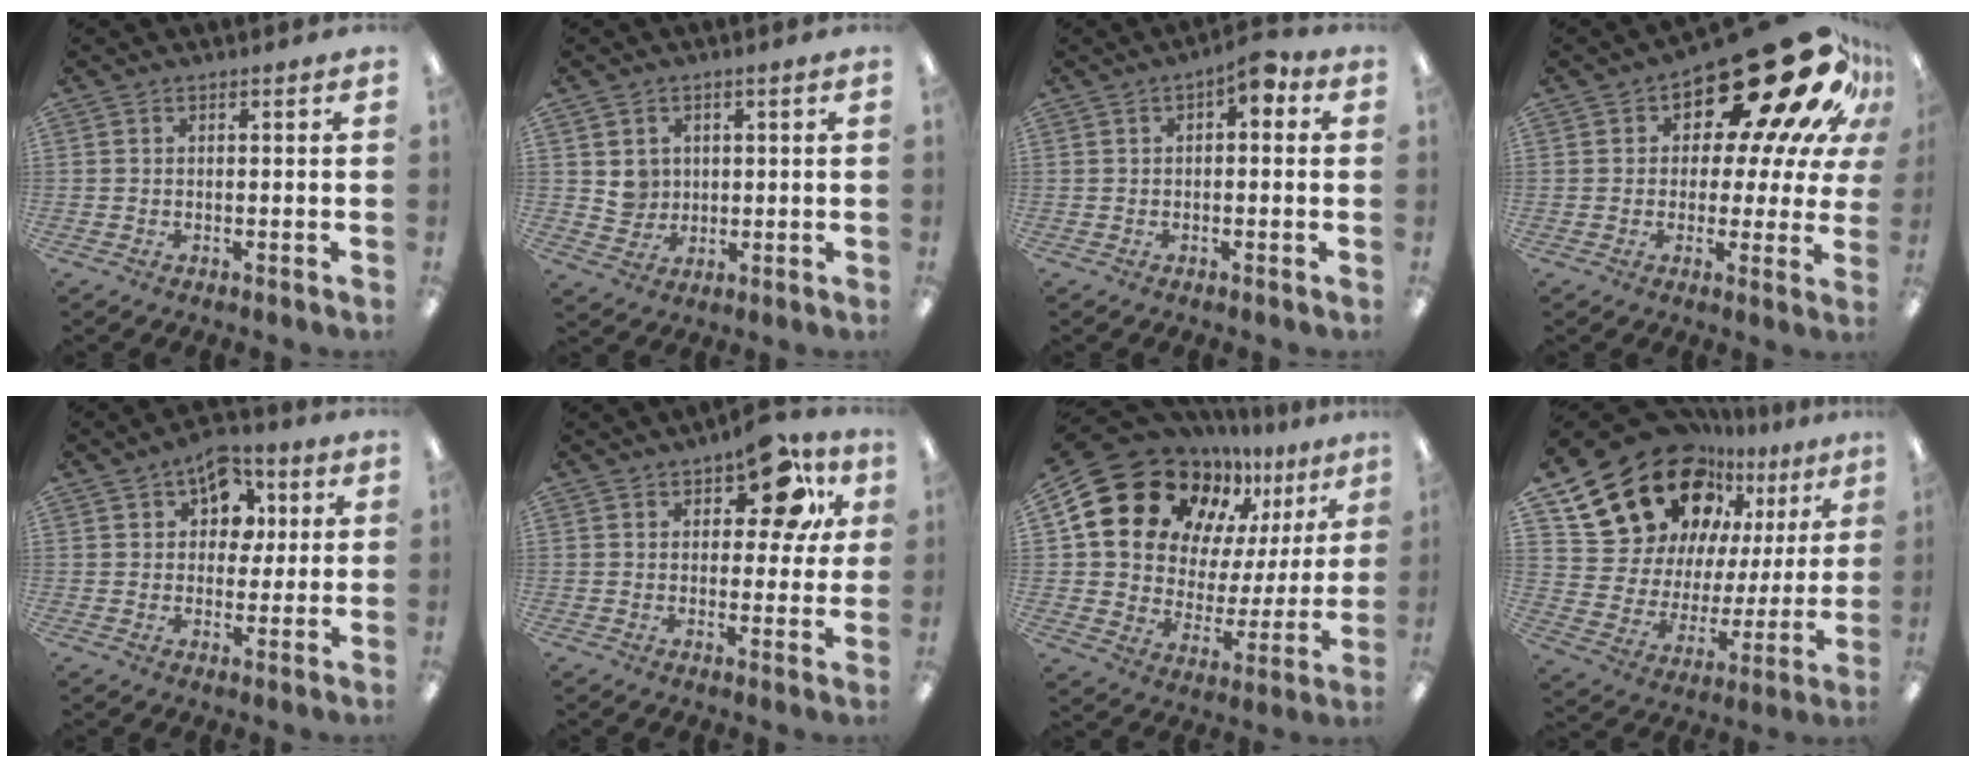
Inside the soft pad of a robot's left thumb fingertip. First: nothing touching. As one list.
[{"total": 4.5, "force": [1.4, 4.3, 0.6], "torque": [-0.002, -0.001, 0.023]}, {"total": 4.6, "force": [1.3, 2.2, 3.8], "torque": [-0.050, -0.001, 0.018]}, {"total": 25.4, "force": [14.3, 10.2, 18.3], "torque": [-0.231, -0.103, 0.239]}, {"total": 9.7, "force": [5.3, 6.4, 5.0], "torque": [-0.072, -0.016, 0.091]}, {"total": 12.6, "force": [6.6, 6.3, 8.6], "torque": [-0.107, -0.025, 0.110]}, {"total": 21.6, "force": [13.5, 14.0, 9.4], "torque": [-0.169, -0.094, 0.258]}, {"total": 21.2, "force": [15.5, 12.5, 7.3], "torque": [-0.141, -0.112, 0.298]}]